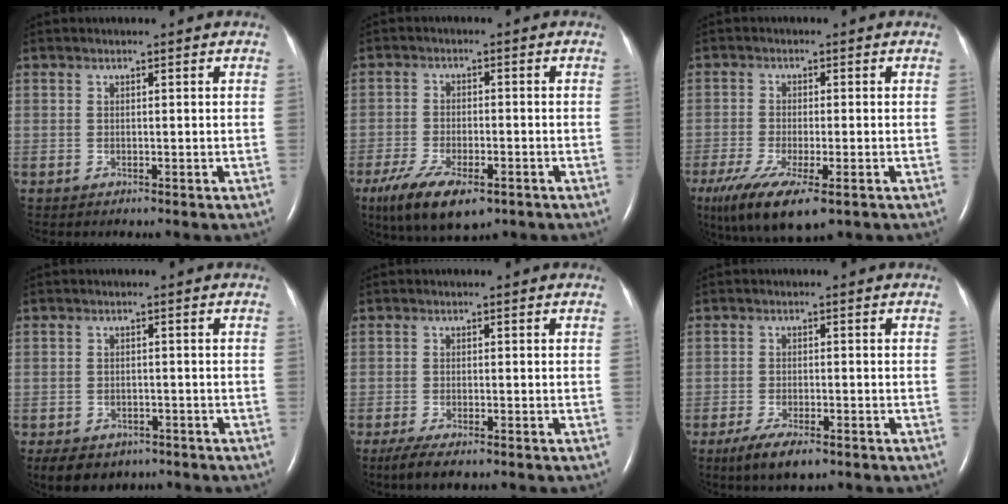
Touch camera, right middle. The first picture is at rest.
{"total": 10.9, "force": [-6.8, 4.0, 7.5], "torque": [-0.140, -0.018, -0.107]}
{"total": 12.8, "force": [-7.7, 3.8, 9.6], "torque": [-0.199, -0.040, -0.124]}
{"total": 10.3, "force": [-6.9, 6.5, 3.9], "torque": [-0.093, -0.004, -0.086]}
{"total": 4.5, "force": [-3.1, 1.1, 3.0], "torque": [-0.060, -0.012, -0.048]}
{"total": 5.7, "force": [-3.8, 1.6, 4.0], "torque": [-0.077, -0.012, -0.059]}